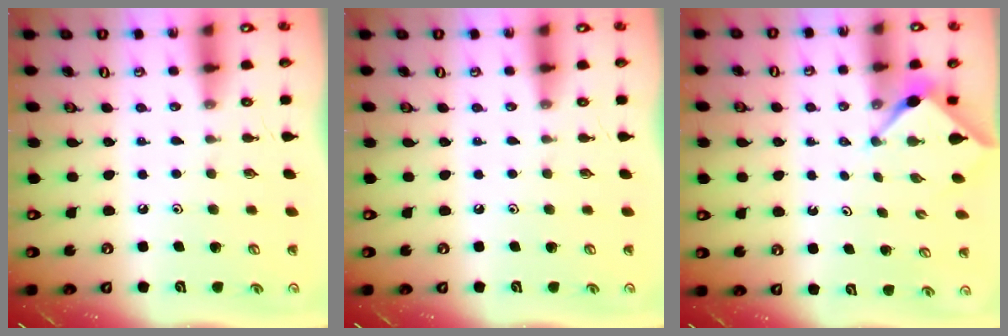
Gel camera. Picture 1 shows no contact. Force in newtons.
{"total": 0.0}
{"total": 3.1, "press": 3.1, "slide": 0.4}